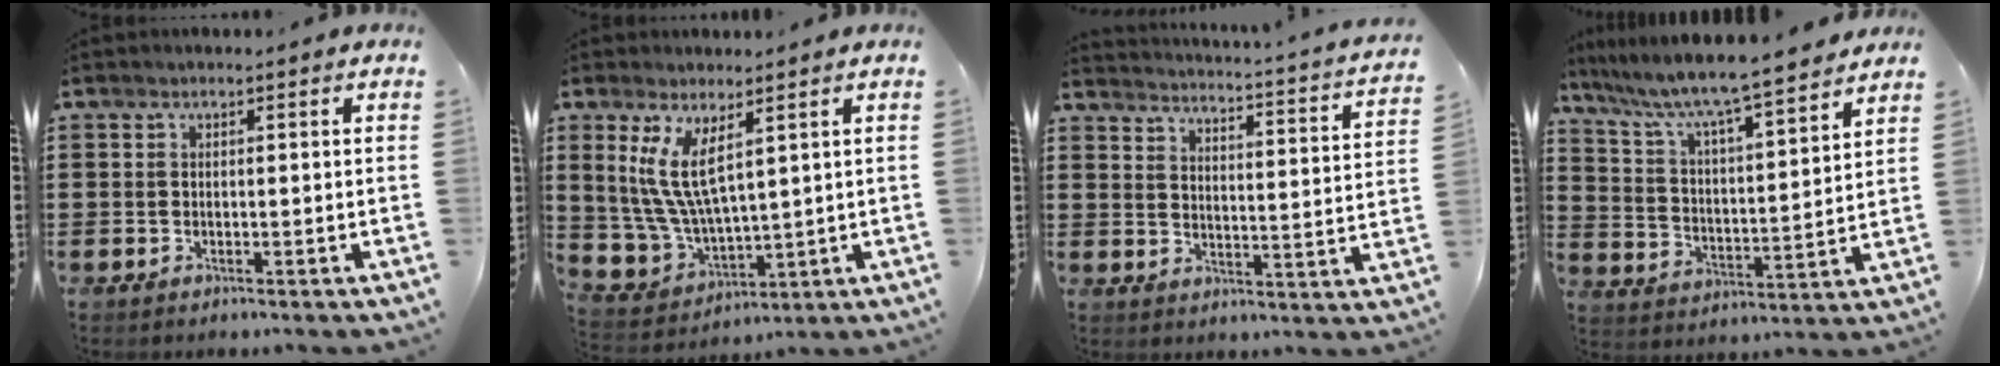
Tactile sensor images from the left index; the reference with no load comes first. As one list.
[{"total": 9.4, "force": [4.2, 4.2, 7.3], "torque": [-0.179, -0.010, 0.073]}, {"total": 2.4, "force": [2.1, -0.8, 0.8], "torque": [-0.033, -0.033, 0.023]}, {"total": 6.7, "force": [6.0, 0.0, 3.0], "torque": [-0.085, -0.047, 0.095]}]